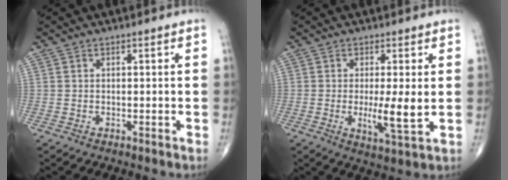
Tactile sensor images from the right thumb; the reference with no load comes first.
{"total": 6.8, "force": [-0.1, 1.1, 6.7], "torque": [-0.122, -0.021, -0.003]}